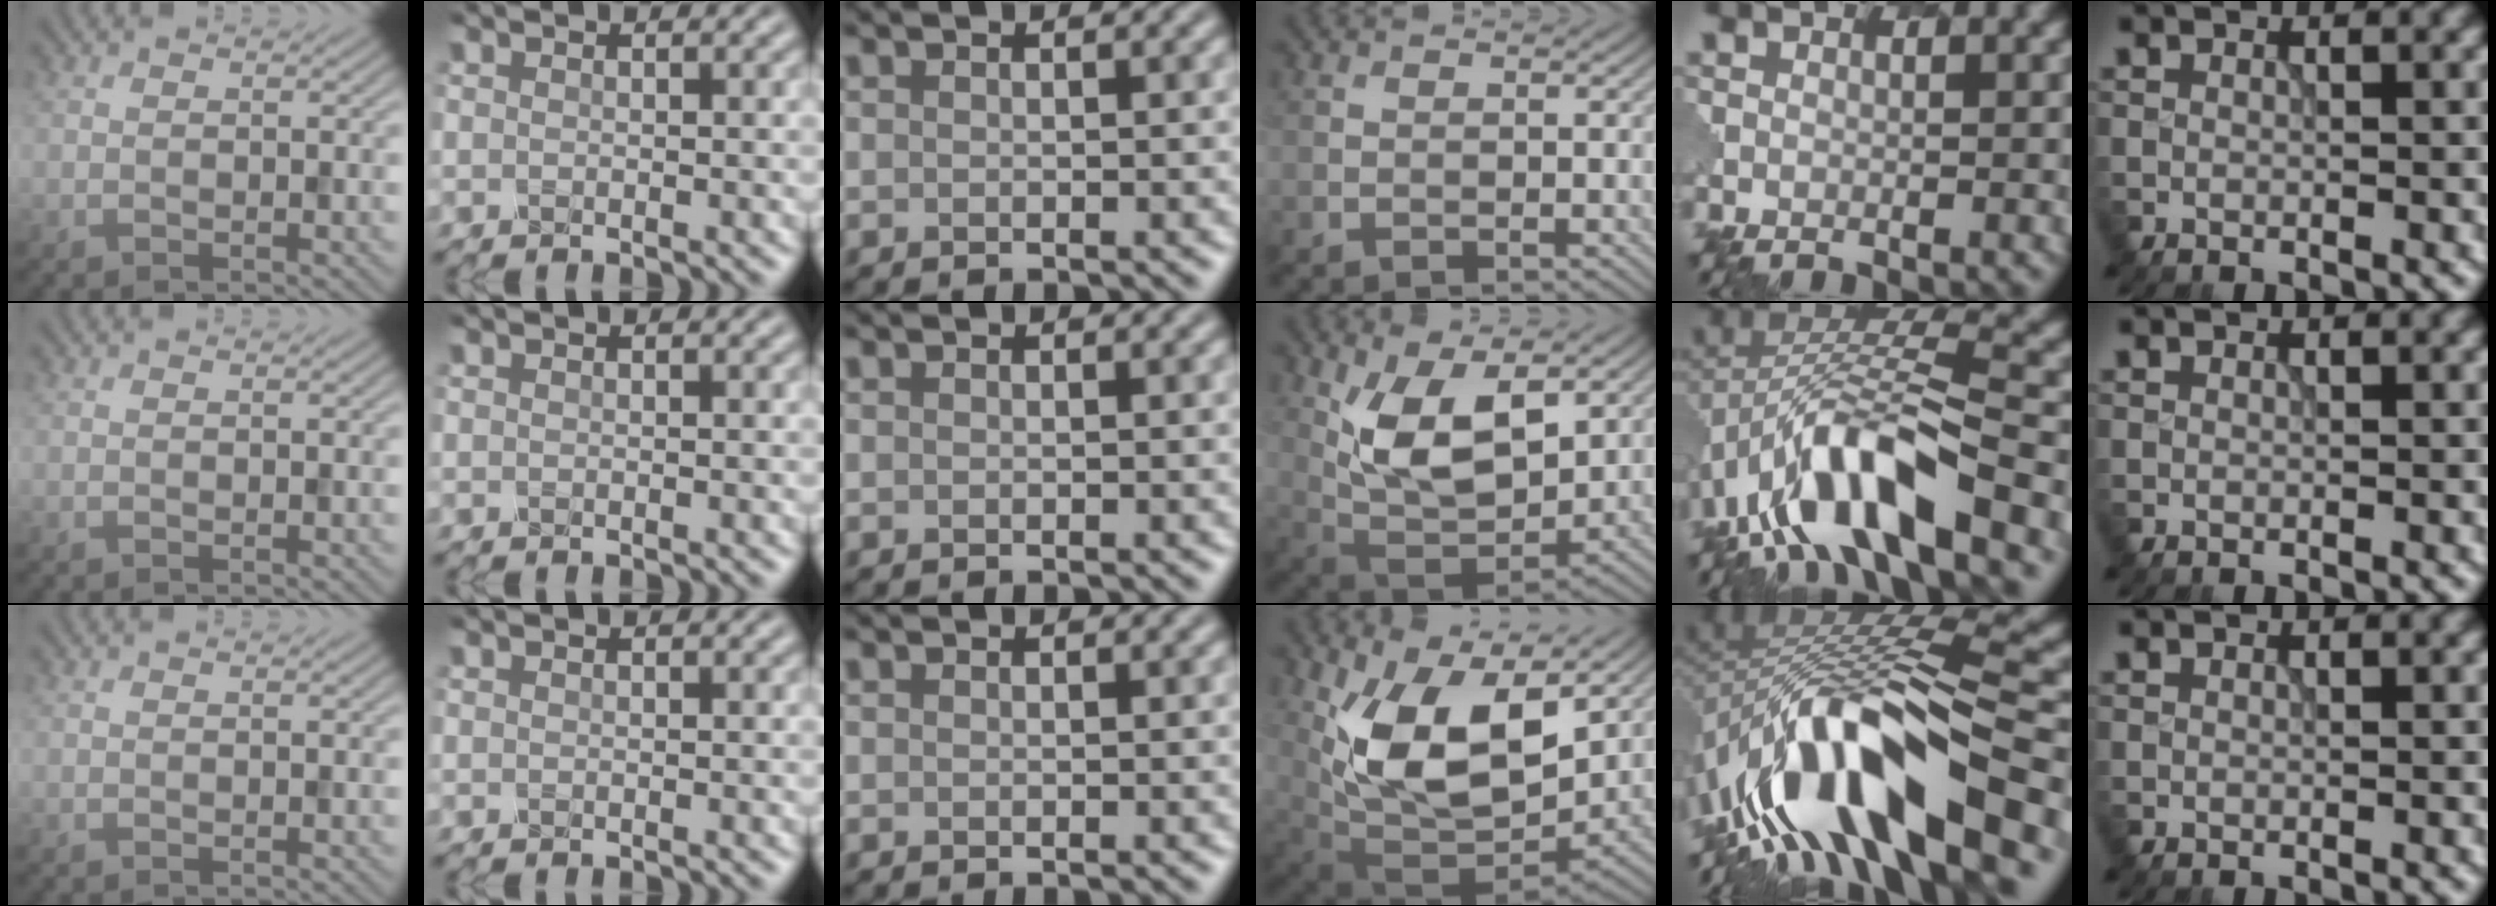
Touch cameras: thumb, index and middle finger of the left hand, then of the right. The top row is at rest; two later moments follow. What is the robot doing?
{"motion": "insert", "object": "pen bag"}